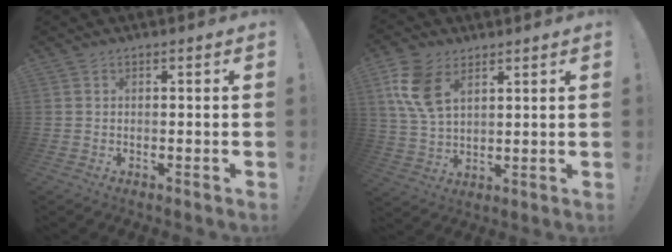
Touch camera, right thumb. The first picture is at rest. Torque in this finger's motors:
{"motor_torque": [0.04, 0.24, 0.02, 0.13, -0.01]}